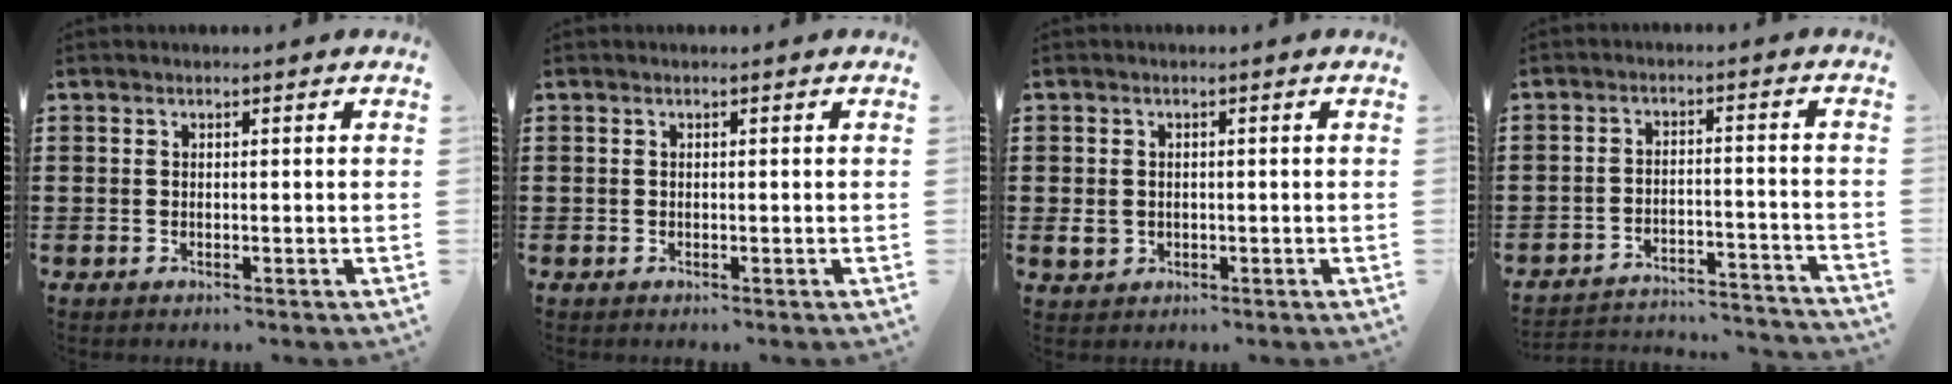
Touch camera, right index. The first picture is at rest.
{"total": 0.0}
{"total": 2.1, "force": [-0.2, 1.9, 0.9], "torque": [-0.024, 0.001, -0.005]}
{"total": 3.5, "force": [-3.4, 0.2, 0.9], "torque": [-0.021, -0.001, -0.071]}